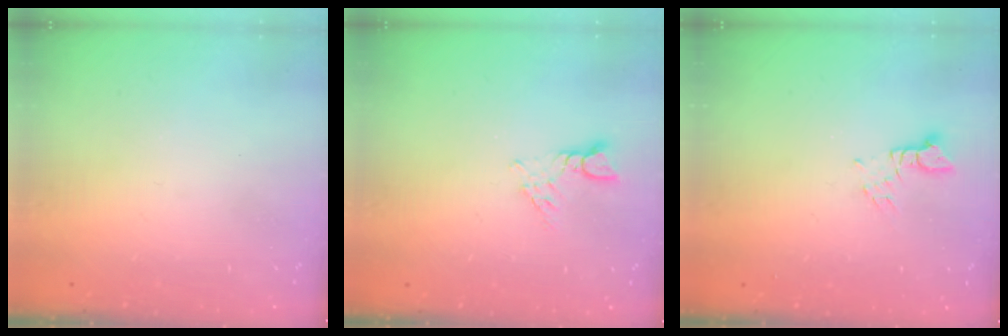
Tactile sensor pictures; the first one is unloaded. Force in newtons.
{"total": 2.8, "press": 2.8, "slide": 0.3}
{"total": 2.3, "press": 2.3, "slide": 0.2}